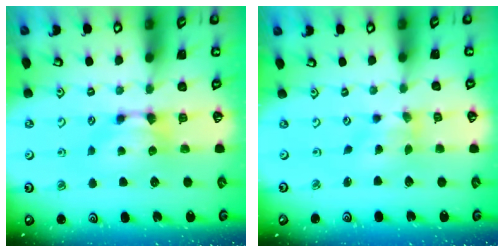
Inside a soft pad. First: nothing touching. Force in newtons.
{"total": 1.2, "press": 0.6, "slide": 1.1}